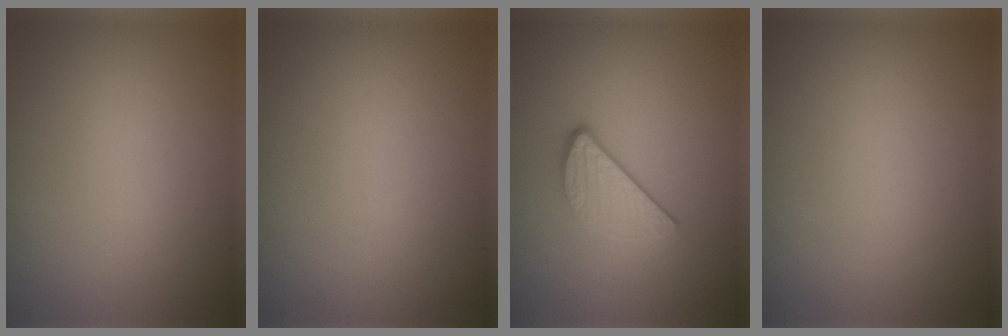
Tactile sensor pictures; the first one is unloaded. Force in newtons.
{"total": 0.0}
{"total": 3.2, "press": 2.5, "slide": 2.1}
{"total": 0.0}